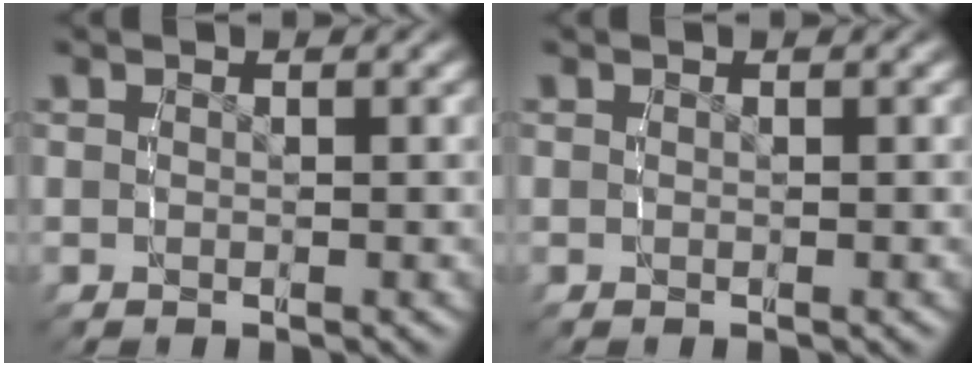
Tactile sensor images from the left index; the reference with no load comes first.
{"total": 0.0}